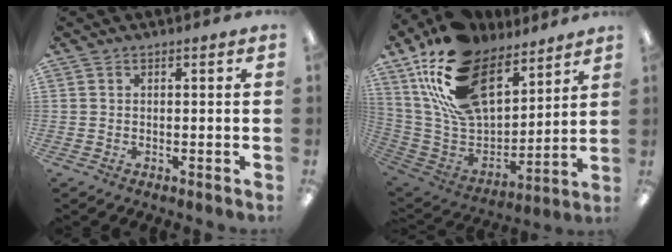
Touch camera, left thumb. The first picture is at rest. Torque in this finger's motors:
{"motor_torque": [0.75, 1.29, 1.28, -1.49, 0.26]}